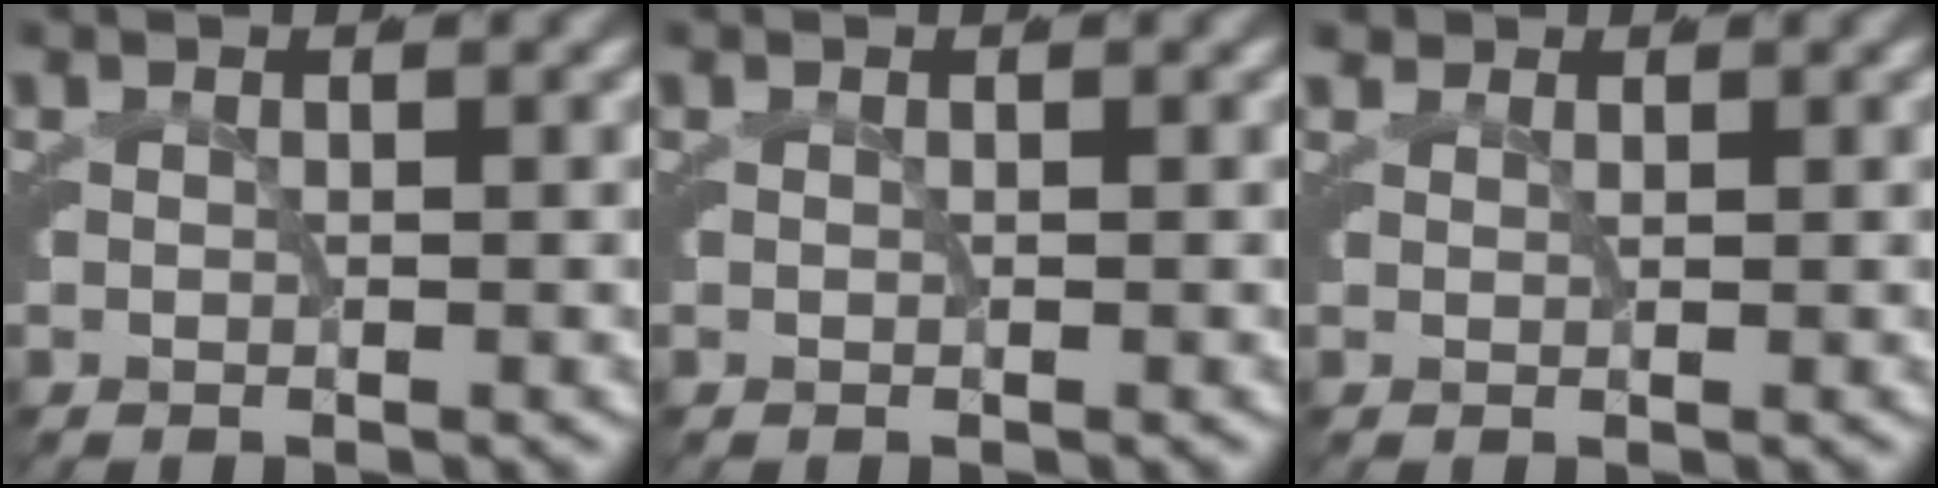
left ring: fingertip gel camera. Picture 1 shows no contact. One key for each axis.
{"total": 0.0}
{"total": 1.0, "fx": 0.9, "fy": 0.3, "fz": 0.3, "tx": -0.009, "ty": -0.003, "tz": 0.022}